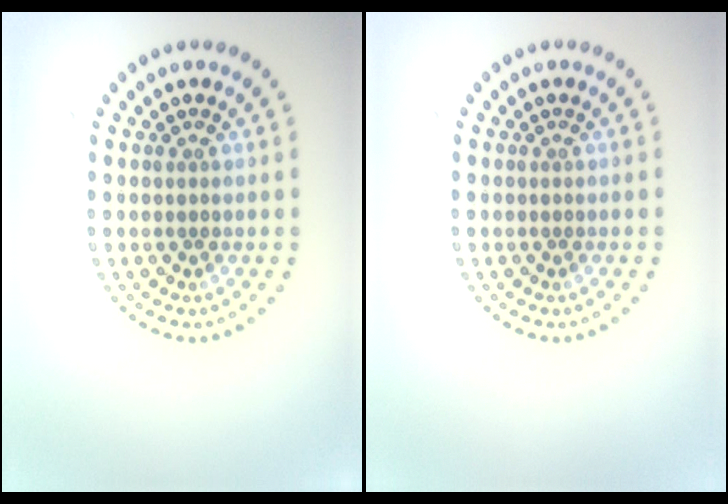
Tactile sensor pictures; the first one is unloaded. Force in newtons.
{"total": 0.0}